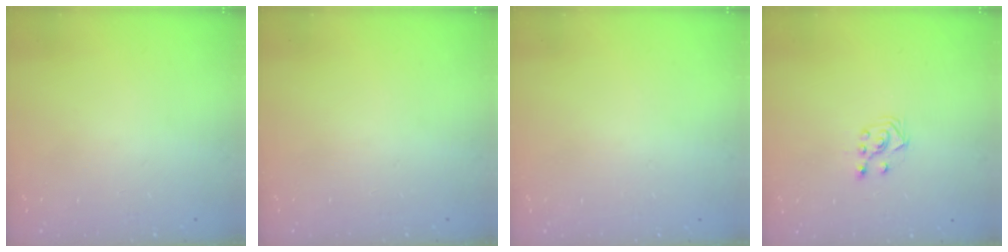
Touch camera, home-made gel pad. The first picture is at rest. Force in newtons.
{"total": 0.0}
{"total": 0.0}
{"total": 5.4, "press": 5.3, "slide": 0.9}